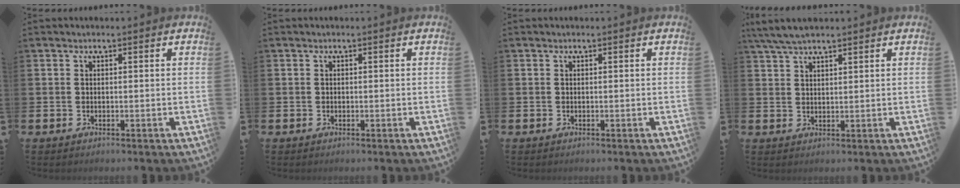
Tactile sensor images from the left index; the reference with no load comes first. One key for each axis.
{"total": 0.0}
{"total": 0.0}
{"total": 4.6, "fx": 3.8, "fy": 1.0, "fz": 2.3, "tx": -0.059, "ty": -0.002, "tz": 0.073}